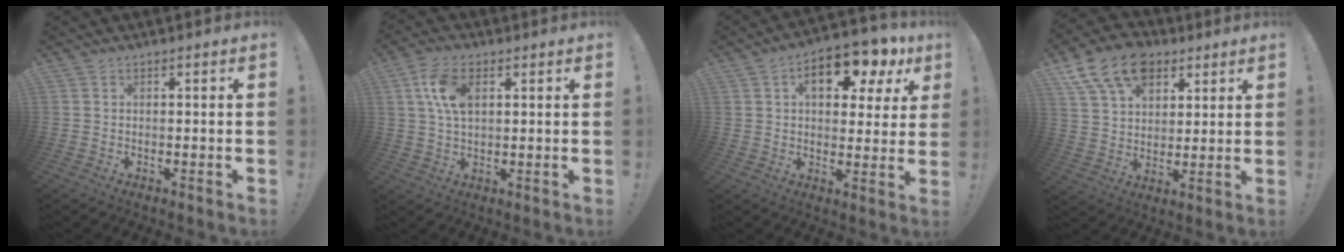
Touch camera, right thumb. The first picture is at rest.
{"total": 9.1, "force": [2.7, 5.2, 6.9], "torque": [-0.134, 0.003, 0.050]}
{"total": 13.5, "force": [6.0, 6.6, 10.1], "torque": [-0.148, -0.022, 0.099]}
{"total": 15.6, "force": [8.2, 10.6, 7.9], "torque": [-0.134, -0.035, 0.157]}